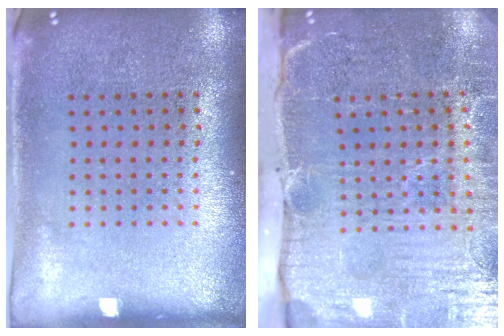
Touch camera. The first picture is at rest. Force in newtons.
{"total": 5.4, "press": 4.5, "slide": 3.1}